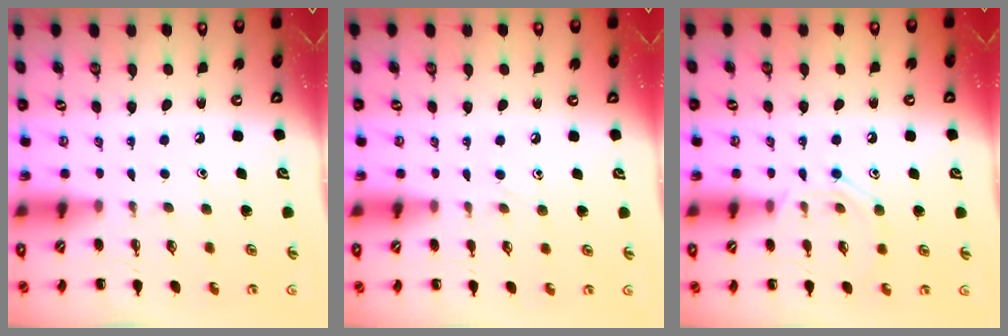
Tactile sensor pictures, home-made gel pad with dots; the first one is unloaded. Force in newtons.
{"total": 4.0, "press": 3.7, "slide": 1.5}
{"total": 9.0, "press": 9.0, "slide": 0.9}